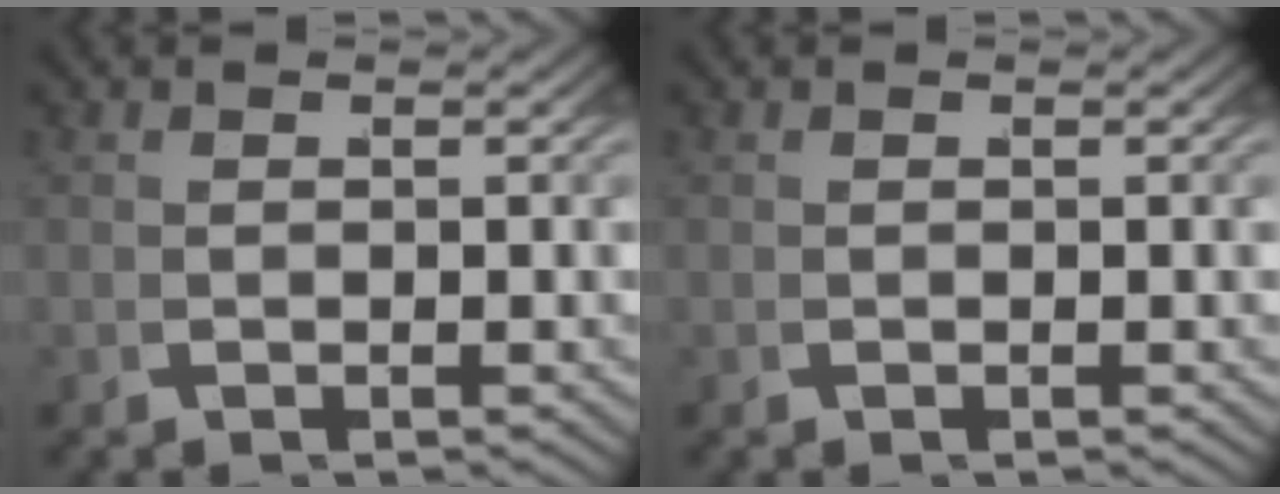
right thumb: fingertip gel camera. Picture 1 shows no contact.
{"total": 0.0}